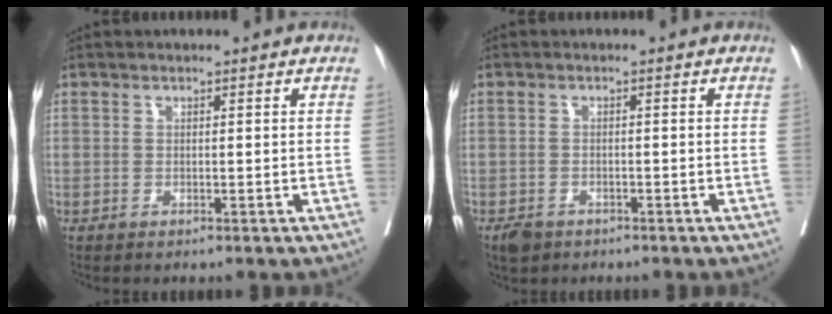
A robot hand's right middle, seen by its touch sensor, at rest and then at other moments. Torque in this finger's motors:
{"motor_torque": [-0.25, -0.17, 0.04, 0.03]}